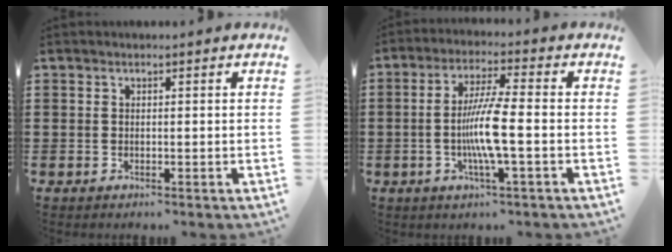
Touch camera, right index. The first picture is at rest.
{"total": 7.8, "force": [-1.6, 0.6, 7.7], "torque": [-0.152, -0.011, -0.037]}